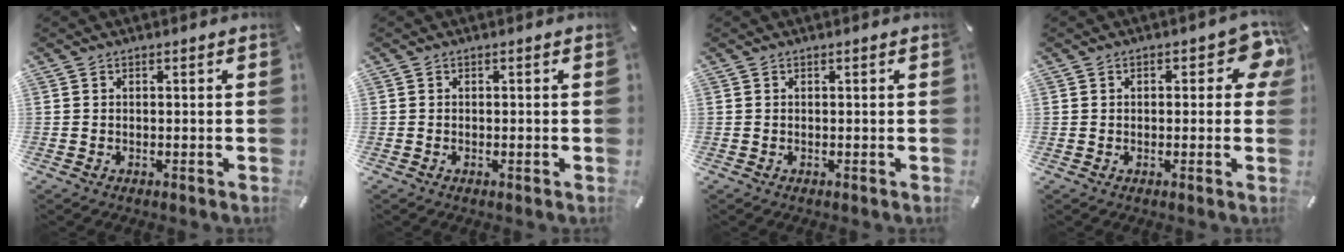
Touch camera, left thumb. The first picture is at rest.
{"total": 0.7, "force": [-0.3, 0.2, 0.6], "torque": [-0.012, -0.004, -0.003]}
{"total": 0.0}
{"total": 6.5, "force": [1.6, 3.7, 5.1], "torque": [-0.058, 0.002, 0.022]}